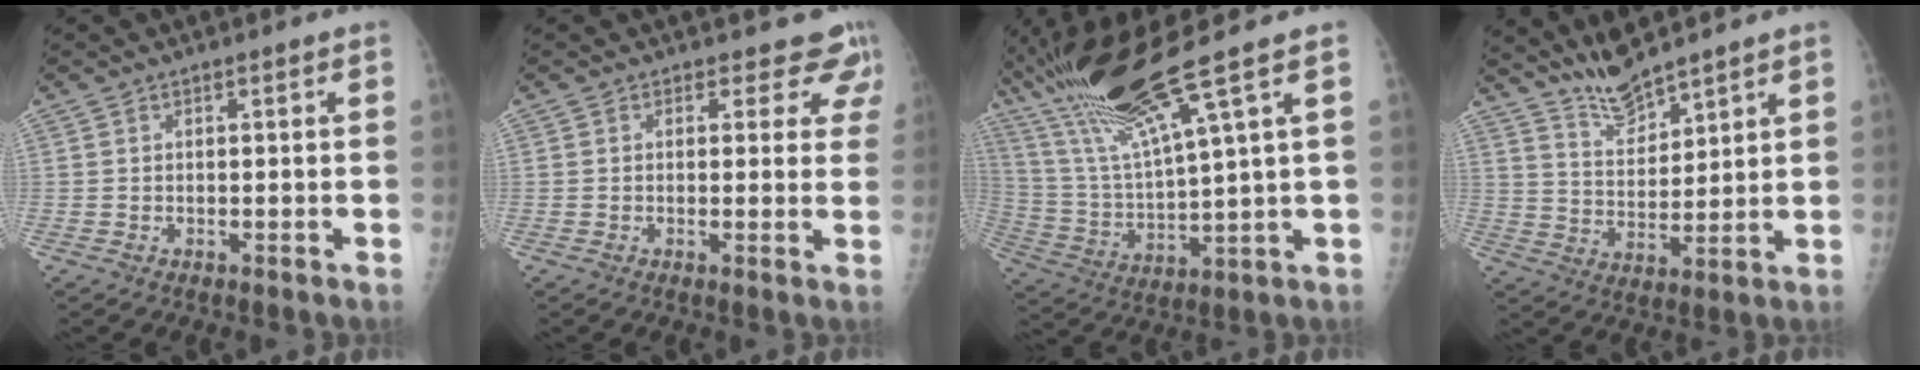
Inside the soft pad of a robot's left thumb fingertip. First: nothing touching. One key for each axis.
{"total": 5.8, "fx": 5.0, "fy": 2.9, "fz": 0.4, "tx": 0.039, "ty": -0.022, "tz": 0.030}
{"total": 17.9, "fx": 11.8, "fy": -0.2, "fz": 13.5, "tx": -0.259, "ty": -0.038, "tz": 0.226}
{"total": 7.6, "fx": 7.0, "fy": 1.1, "fz": 2.6, "tx": -0.036, "ty": -0.046, "tz": 0.145}